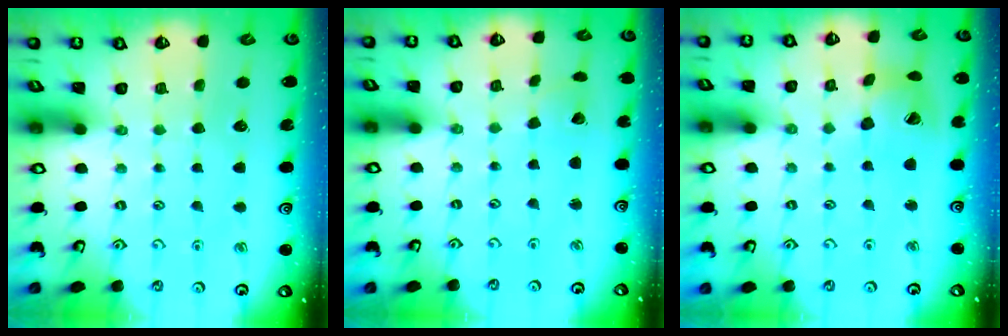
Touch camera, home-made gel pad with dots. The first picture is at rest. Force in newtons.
{"total": 2.1, "press": 2.1, "slide": 0.1}
{"total": 12.9, "press": 12.8, "slide": 1.6}